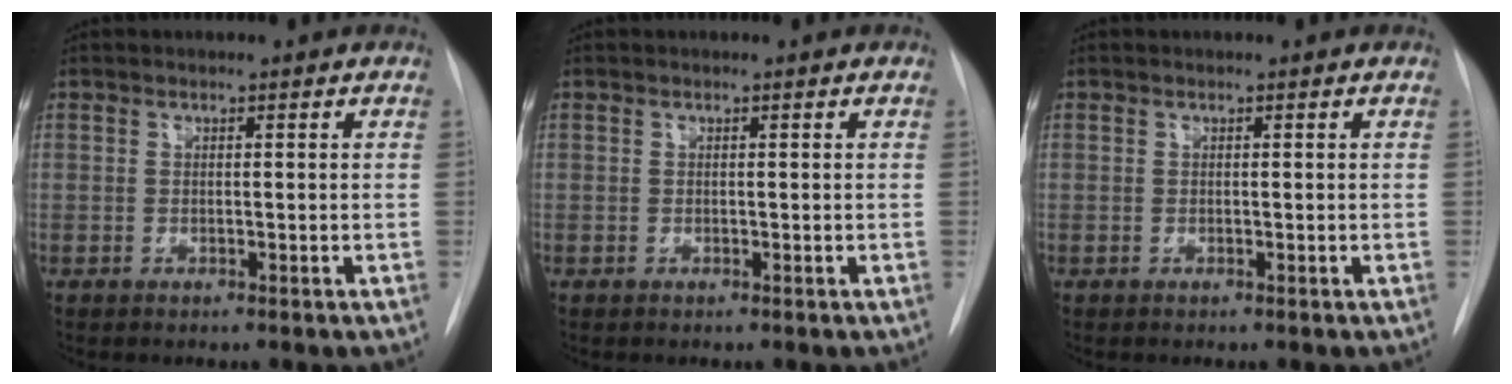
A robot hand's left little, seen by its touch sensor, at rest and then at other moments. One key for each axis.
{"total": 0.0}
{"total": 0.0}